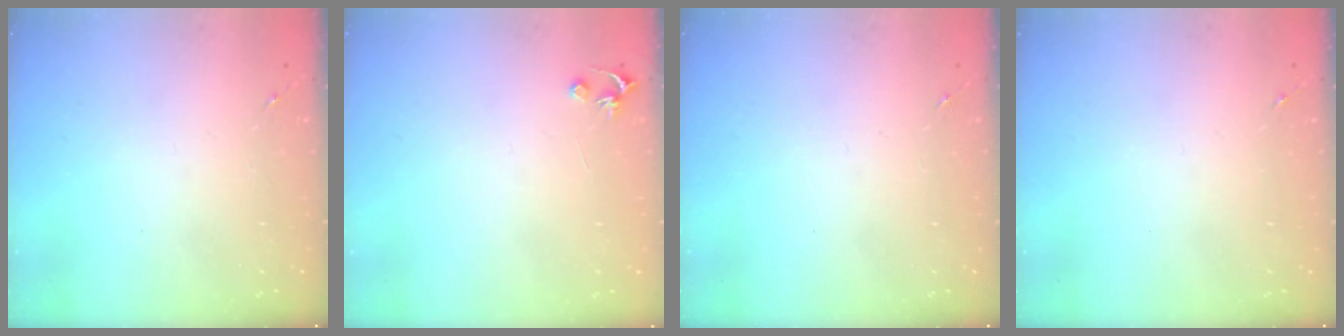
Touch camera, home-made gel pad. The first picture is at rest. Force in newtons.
{"total": 3.2, "press": 3.2, "slide": 0.3}
{"total": 0.0}
{"total": 0.0}